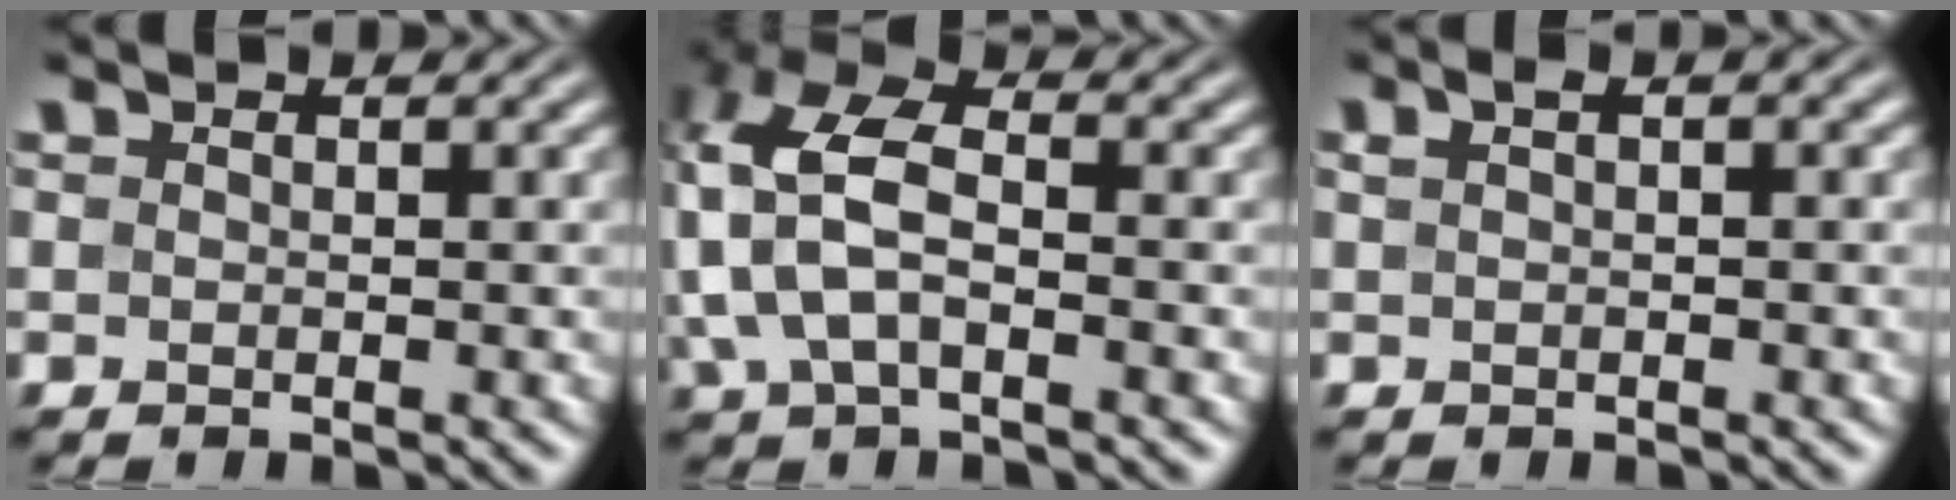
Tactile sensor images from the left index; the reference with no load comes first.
{"total": 9.1, "force": [-0.4, 5.2, 7.4], "torque": [-0.190, 0.016, -0.019]}
{"total": 1.6, "force": [0.7, 0.4, 1.4], "torque": [-0.028, 0.010, 0.009]}